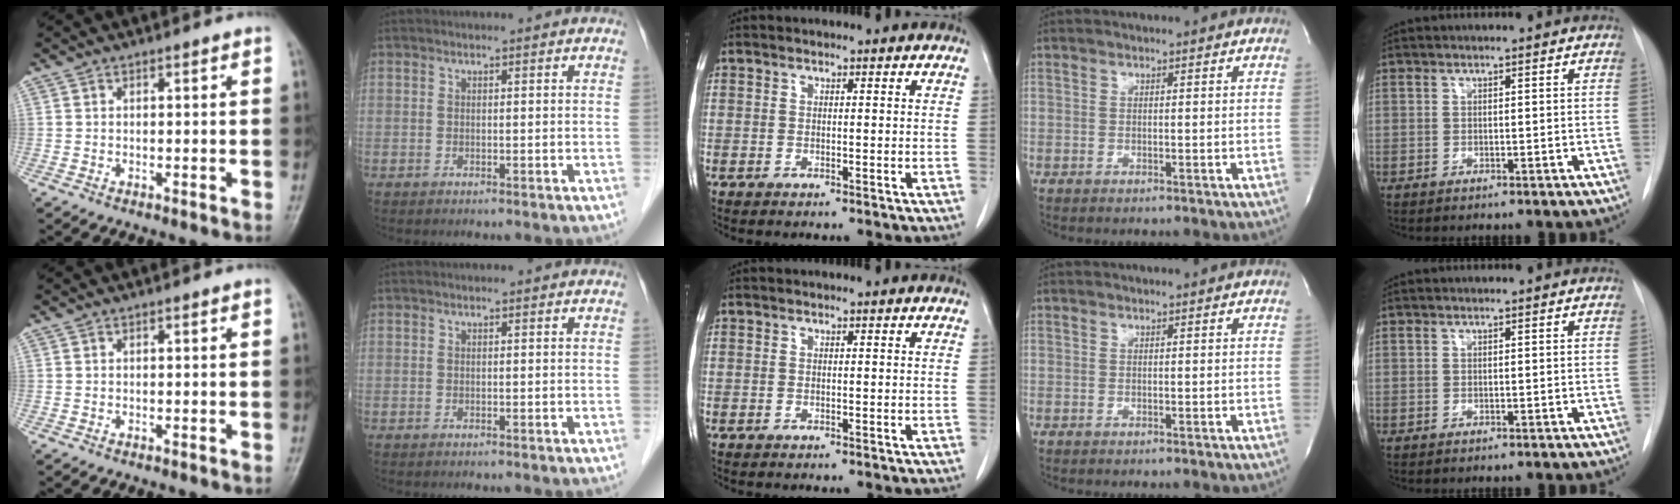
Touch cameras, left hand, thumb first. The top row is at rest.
{}